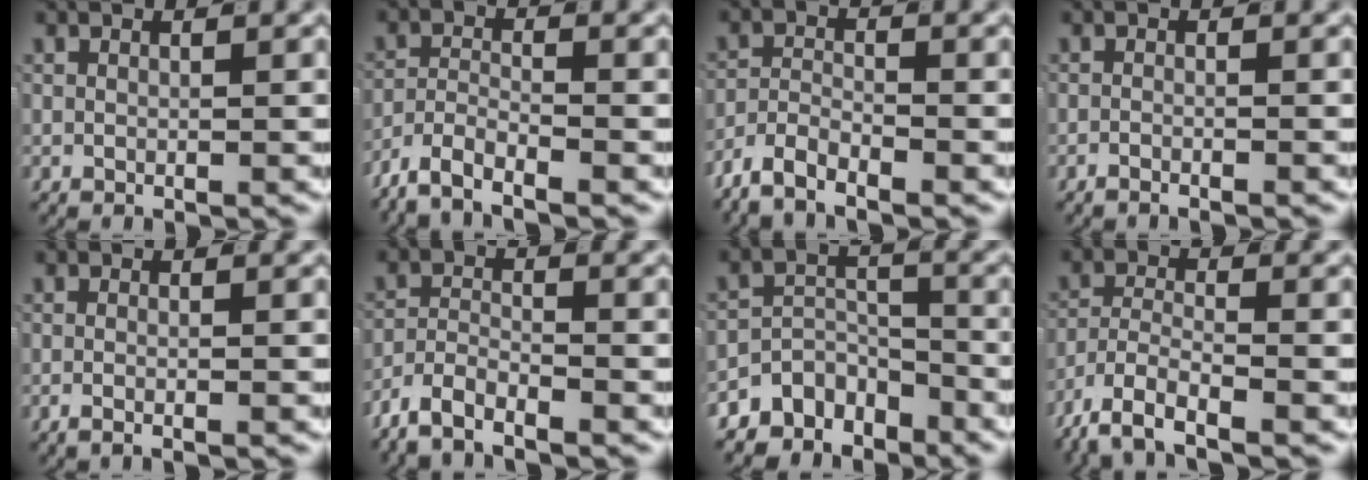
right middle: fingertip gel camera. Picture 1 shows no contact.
{"total": 4.6, "force": [-3.7, 1.7, 2.1], "torque": [-0.040, -0.008, -0.069]}
{"total": 3.7, "force": [-2.9, 1.5, 1.7], "torque": [-0.026, 0.001, -0.060]}
{"total": 1.4, "force": [-1.3, 0.0, 0.4], "torque": [-0.009, 0.000, -0.026]}
{"total": 1.4, "force": [-1.0, -0.1, 0.9], "torque": [-0.019, -0.002, -0.018]}
{"total": 4.0, "force": [-3.3, 1.6, 1.7], "torque": [-0.028, -0.002, -0.065]}
{"total": 8.5, "force": [-6.2, 5.0, 2.8], "torque": [-0.028, -0.010, -0.112]}
{"total": 6.1, "force": [-4.5, 2.4, 3.4], "torque": [-0.072, -0.019, -0.071]}